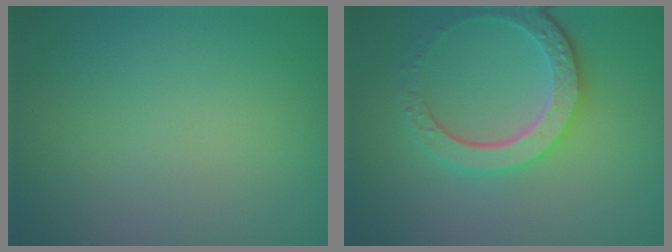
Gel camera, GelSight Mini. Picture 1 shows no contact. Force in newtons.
{"total": 5.7, "press": 4.2, "slide": 3.8}